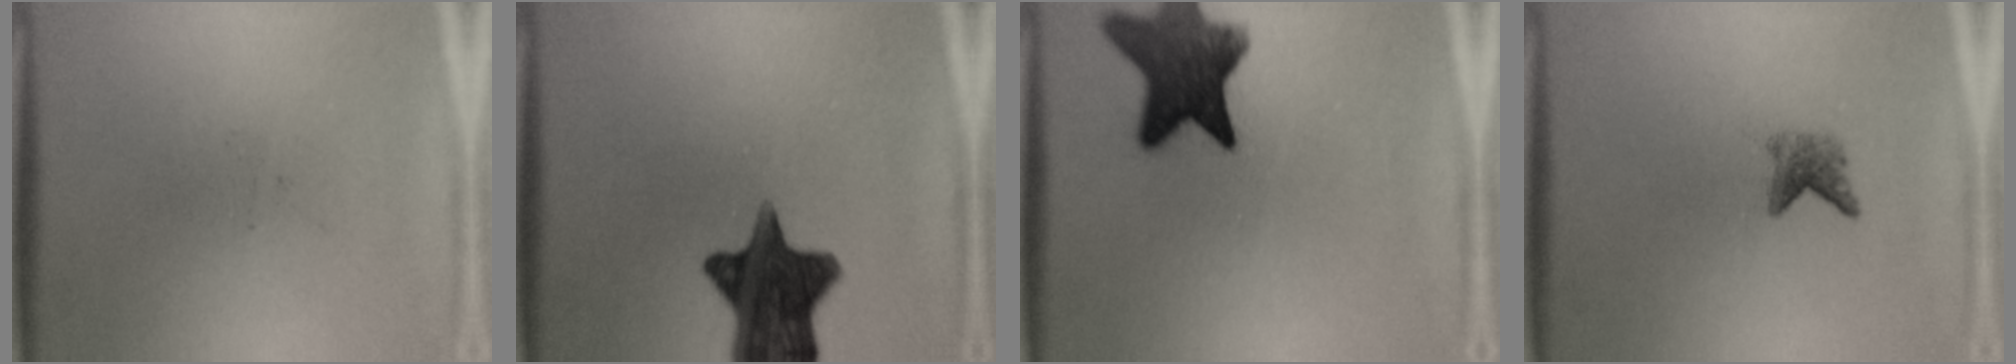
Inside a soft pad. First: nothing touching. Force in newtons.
{"total": 14.3}
{"total": 11.8}
{"total": 2.1}